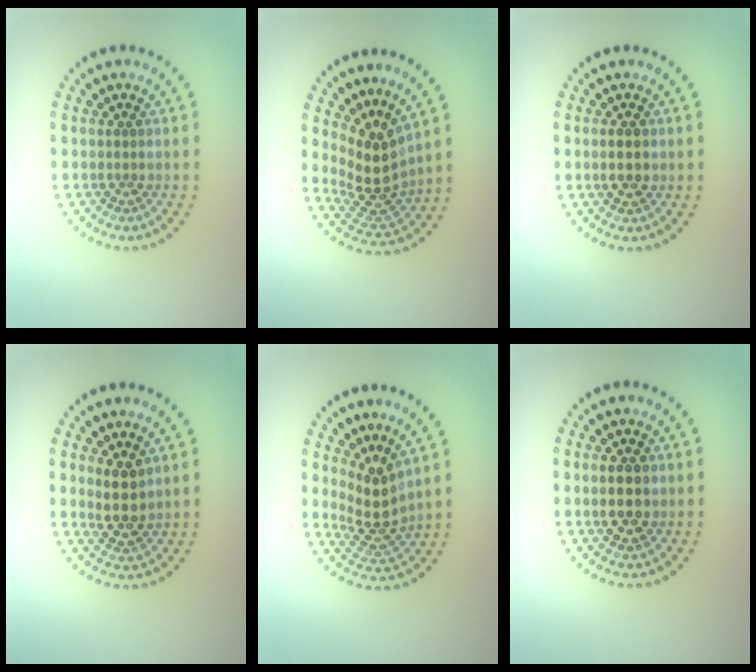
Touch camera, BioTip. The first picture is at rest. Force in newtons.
{"total": 4.3, "press": 3.0, "slide": 3.0}
{"total": 1.8, "press": 1.8, "slide": 0.2}
{"total": 2.8, "press": 2.4, "slide": 1.5}
{"total": 3.5, "press": 2.6, "slide": 2.3}
{"total": 2.8, "press": 2.8, "slide": 0.3}